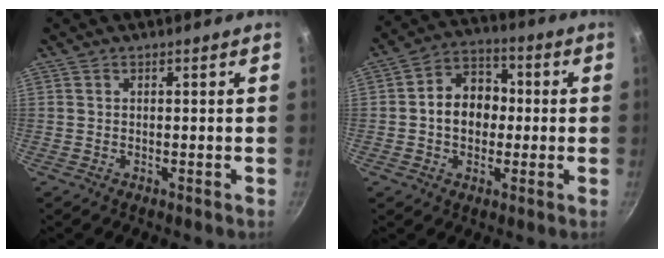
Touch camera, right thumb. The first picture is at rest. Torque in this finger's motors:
{"motor_torque": [-0.16, 0.65, 0.52, 0.62, 0.06]}